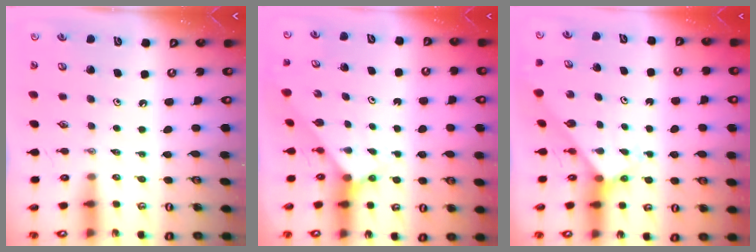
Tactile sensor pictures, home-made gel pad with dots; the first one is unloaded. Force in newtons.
{"total": 2.3, "press": 2.3, "slide": 0.2}
{"total": 2.7, "press": 2.7, "slide": 0.1}